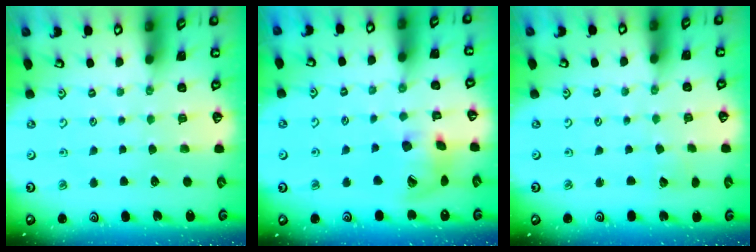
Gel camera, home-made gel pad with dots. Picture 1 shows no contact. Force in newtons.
{"total": 12.8, "press": 12.7, "slide": 1.8}
{"total": 1.9, "press": 1.9, "slide": 0.2}